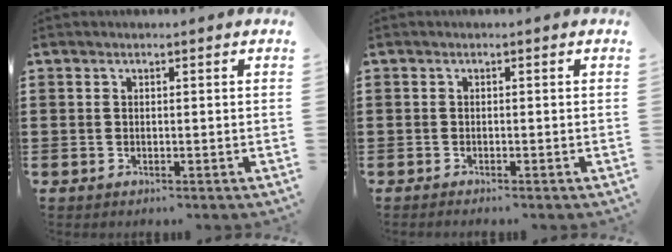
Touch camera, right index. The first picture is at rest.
{"total": 0.7, "force": [-0.7, -0.2, 0.0], "torque": [-0.001, -0.005, -0.013]}